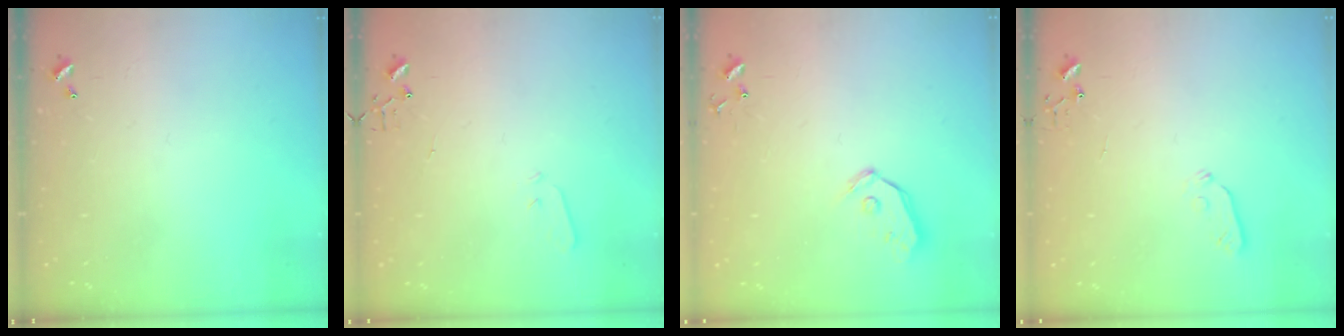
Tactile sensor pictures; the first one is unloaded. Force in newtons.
{"total": 3.3, "press": 3.2, "slide": 0.6}
{"total": 4.8, "press": 4.8, "slide": 0.5}
{"total": 3.9, "press": 3.8, "slide": 0.8}